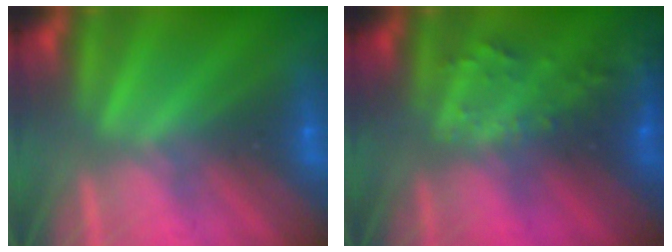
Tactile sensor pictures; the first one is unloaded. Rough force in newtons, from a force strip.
{"total": 2.7}